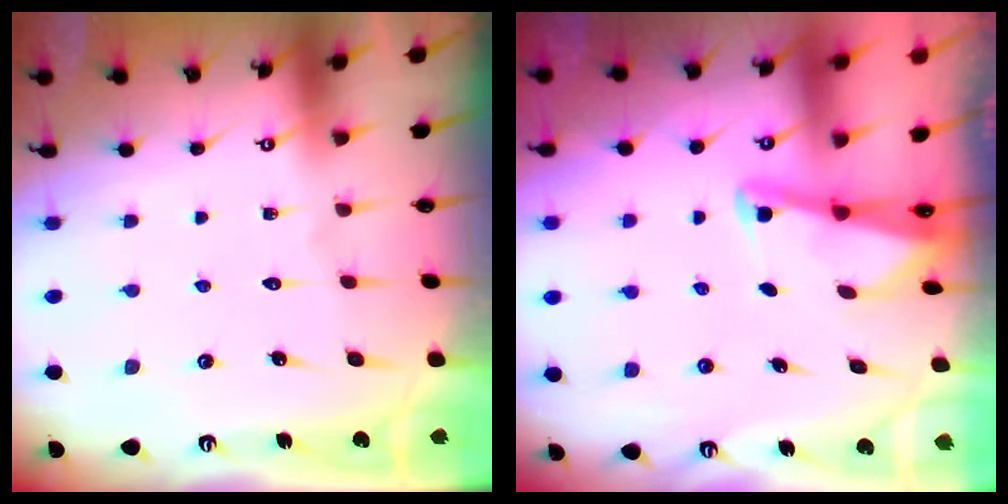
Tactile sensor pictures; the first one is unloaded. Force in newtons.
{"total": 2.2, "press": 2.2, "slide": 0.3}